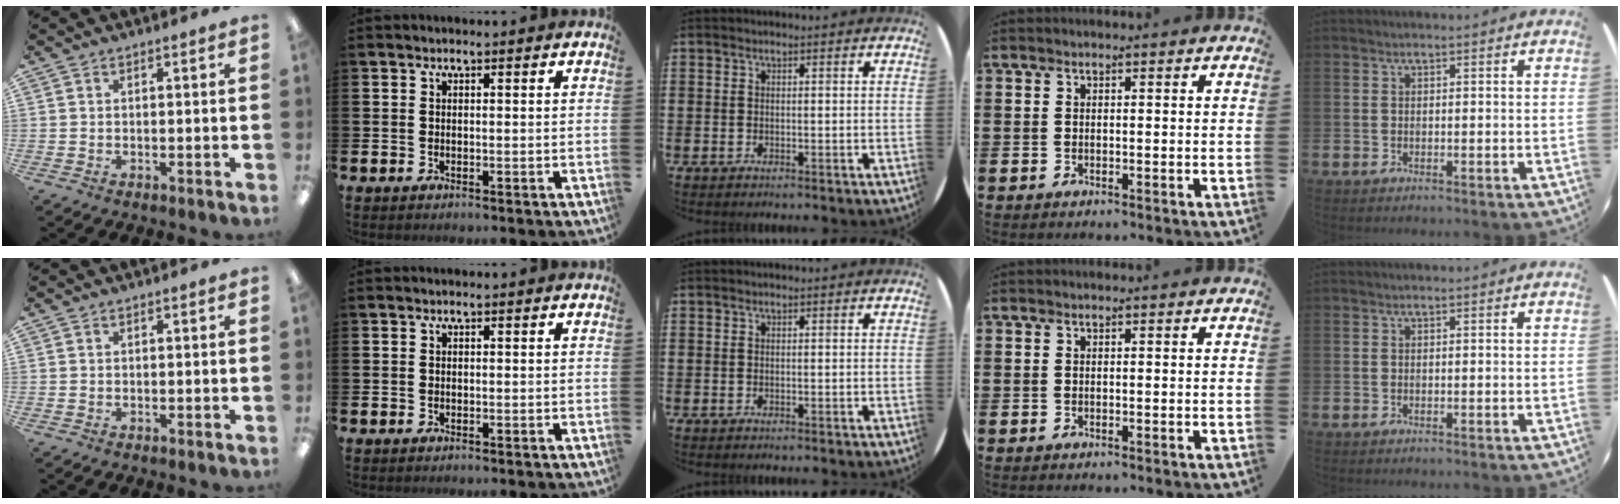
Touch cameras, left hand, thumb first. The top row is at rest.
{}